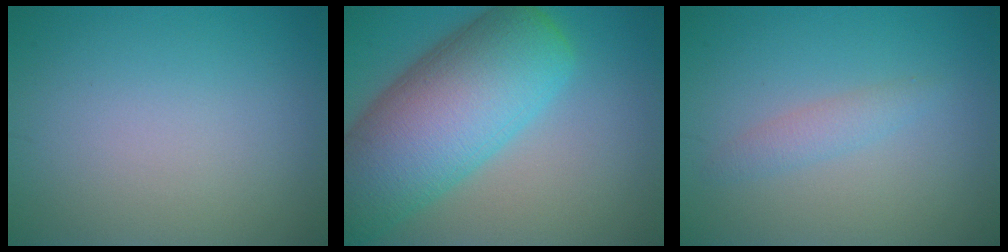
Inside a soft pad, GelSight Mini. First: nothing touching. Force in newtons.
{"total": 13.0, "press": 13.0, "slide": 0.7}
{"total": 1.5, "press": 1.5, "slide": 0.1}